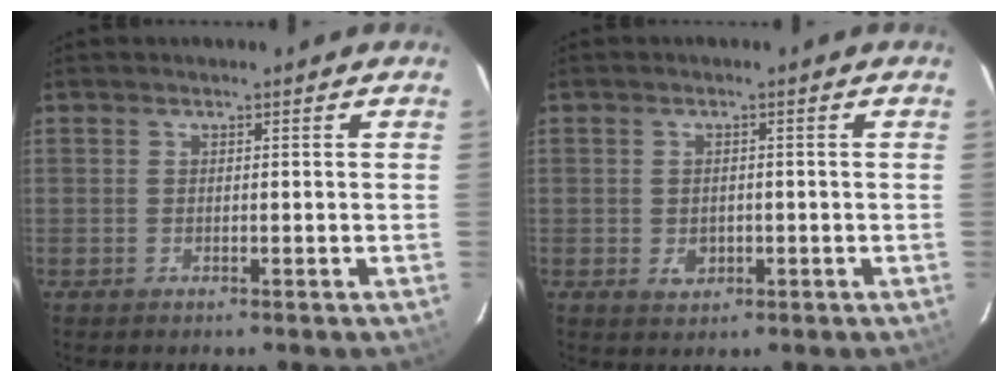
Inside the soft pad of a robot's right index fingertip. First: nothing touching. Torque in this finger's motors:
{"motor_torque": [0.49, 0.06, 0.20, 0.03]}